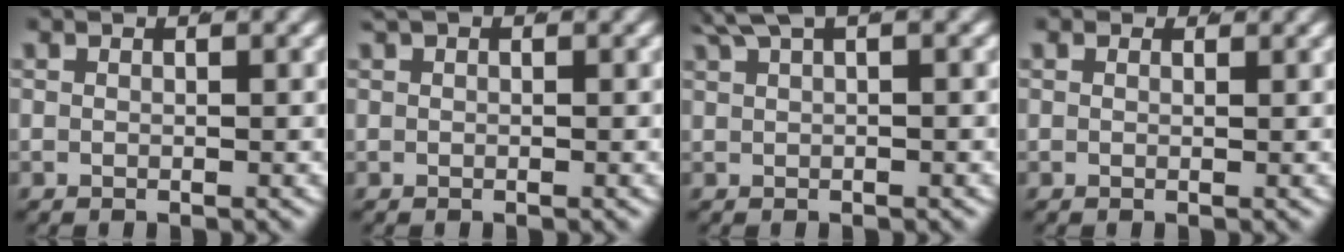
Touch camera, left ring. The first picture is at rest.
{"total": 0.5, "force": [0.4, -0.3, 0.2], "torque": [-0.006, 0.000, 0.008]}
{"total": 2.8, "force": [2.1, 0.5, 1.8], "torque": [-0.027, 0.011, 0.035]}
{"total": 0.7, "force": [0.6, 0.4, 0.2], "torque": [-0.001, -0.004, 0.010]}